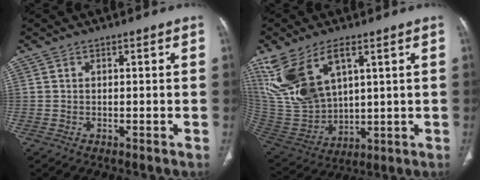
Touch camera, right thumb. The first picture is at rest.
{"total": 17.5, "force": [7.9, 9.4, 12.5], "torque": [-0.255, -0.029, 0.177]}